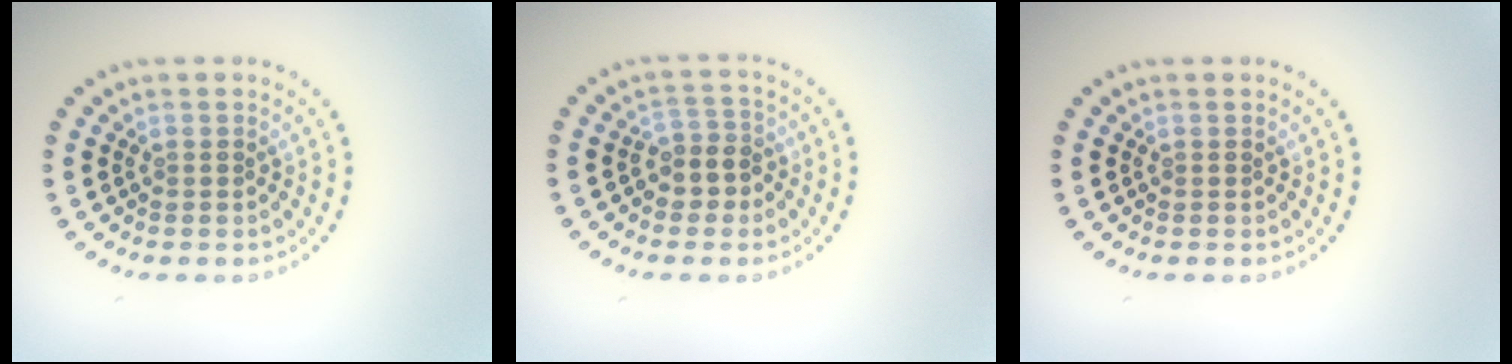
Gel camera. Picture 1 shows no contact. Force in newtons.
{"total": 2.6, "press": 2.2, "slide": 1.3}
{"total": 0.0}